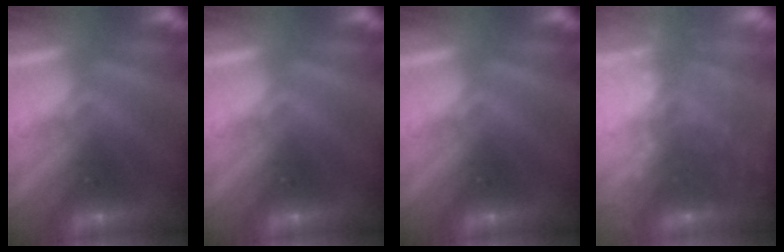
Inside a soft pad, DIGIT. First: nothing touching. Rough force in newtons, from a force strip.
{"total": 0.0}
{"total": 0.0}
{"total": 6.0}